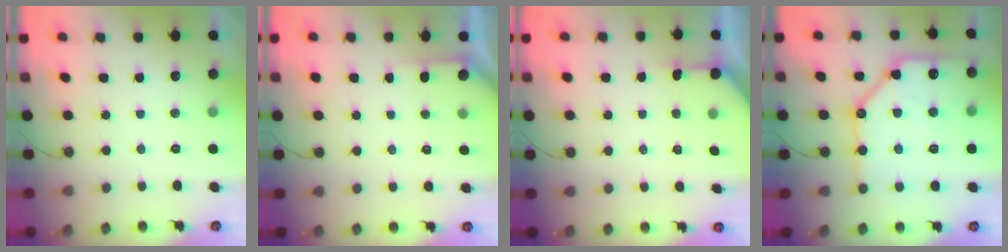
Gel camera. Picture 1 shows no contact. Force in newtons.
{"total": 1.7, "press": 1.6, "slide": 0.2}
{"total": 2.7, "press": 2.7, "slide": 0.3}
{"total": 19.4, "press": 19.3, "slide": 1.9}